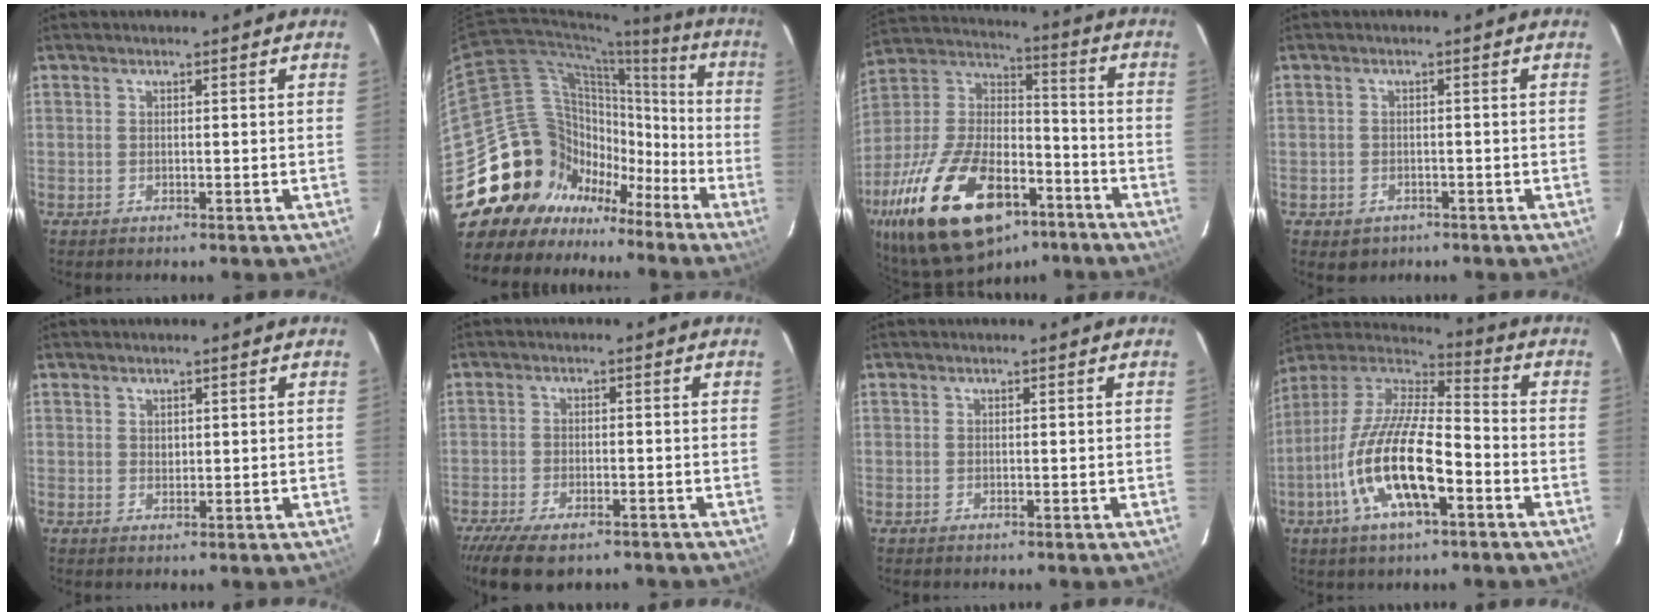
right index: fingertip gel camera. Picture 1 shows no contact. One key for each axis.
{"total": 23.7, "fx": -12.8, "fy": 18.6, "fz": 7.3, "tx": -0.151, "ty": 0.075, "tz": -0.193}
{"total": 29.4, "fx": -17.0, "fy": 14.0, "fz": 19.6, "tx": -0.388, "ty": -0.006, "tz": -0.273}
{"total": 3.3, "fx": -1.7, "fy": 2.7, "fz": 1.0, "tx": -0.027, "ty": 0.001, "tz": -0.017}
{"total": 1.1, "fx": 0.6, "fy": 0.9, "fz": 0.2, "tx": 0.000, "ty": 0.003, "tz": 0.011}
{"total": 10.9, "fx": -8.3, "fy": 4.1, "fz": 5.9, "tx": -0.142, "ty": -0.033, "tz": -0.139}
{"total": 0.0}
{"total": 18.4, "fx": -7.1, "fy": 6.0, "fz": 16.0, "tx": -0.320, "ty": -0.018, "tz": -0.137}